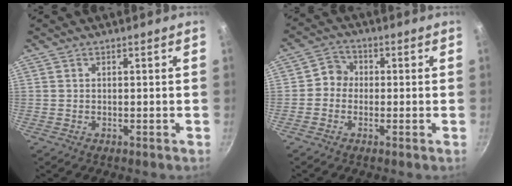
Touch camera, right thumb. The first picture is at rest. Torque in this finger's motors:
{"motor_torque": [-0.06, -0.26, 0.39, -0.05, 0.02]}